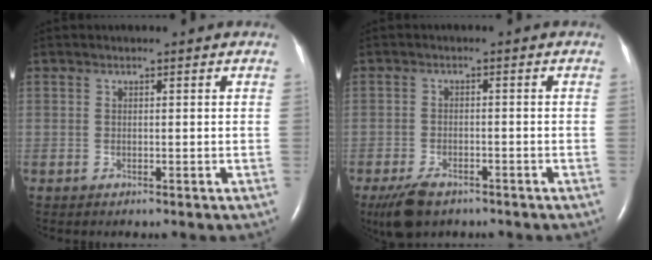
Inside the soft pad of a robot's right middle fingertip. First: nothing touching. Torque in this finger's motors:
{"motor_torque": [0.82, -0.66, 0.06, 0.03]}